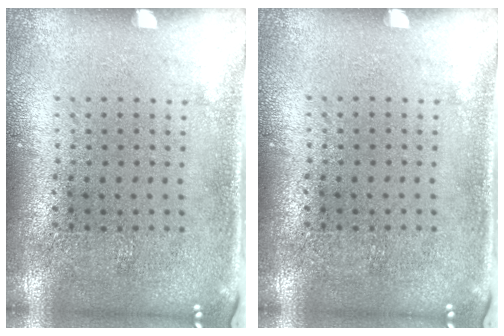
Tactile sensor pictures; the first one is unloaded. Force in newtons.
{"total": 0.0}